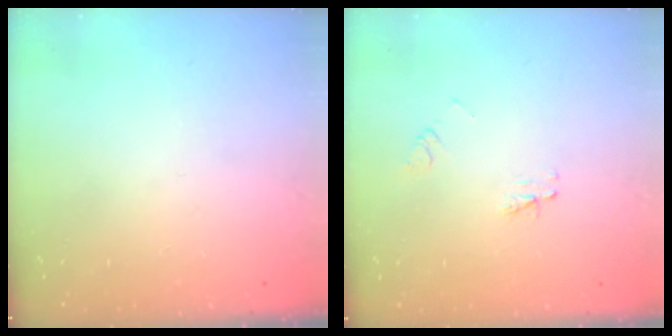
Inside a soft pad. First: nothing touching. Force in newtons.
{"total": 2.9, "press": 2.9, "slide": 0.3}